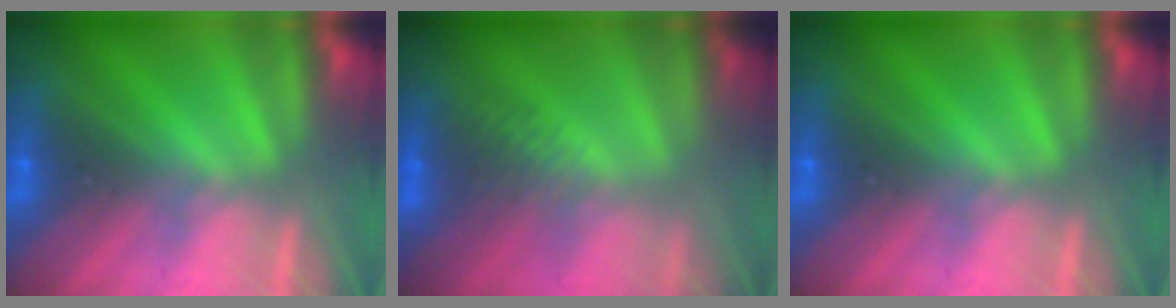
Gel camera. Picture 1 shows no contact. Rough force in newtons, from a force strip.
{"total": 3.1}
{"total": 0.0}